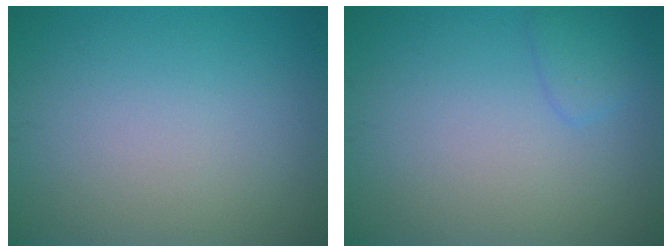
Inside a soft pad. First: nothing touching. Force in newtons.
{"total": 1.5, "press": 1.5, "slide": 0.0}